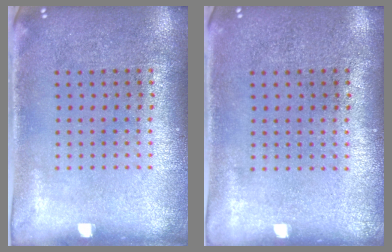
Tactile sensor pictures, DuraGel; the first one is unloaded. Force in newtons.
{"total": 0.0}